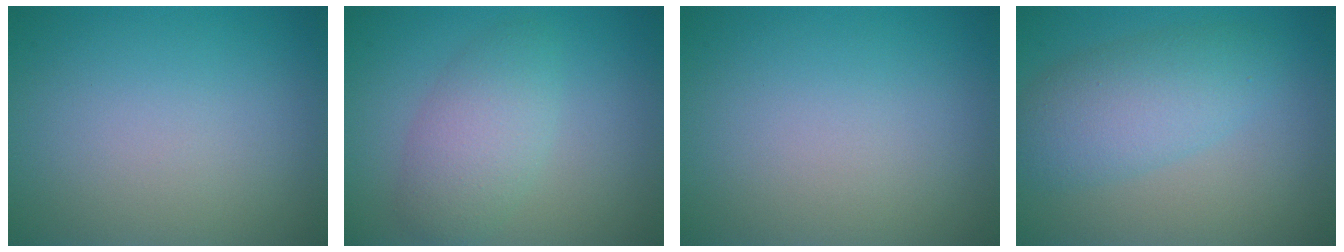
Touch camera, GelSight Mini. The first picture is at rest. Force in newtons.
{"total": 3.7, "press": 3.7, "slide": 0.3}
{"total": 0.0}
{"total": 4.8, "press": 4.8, "slide": 0.1}